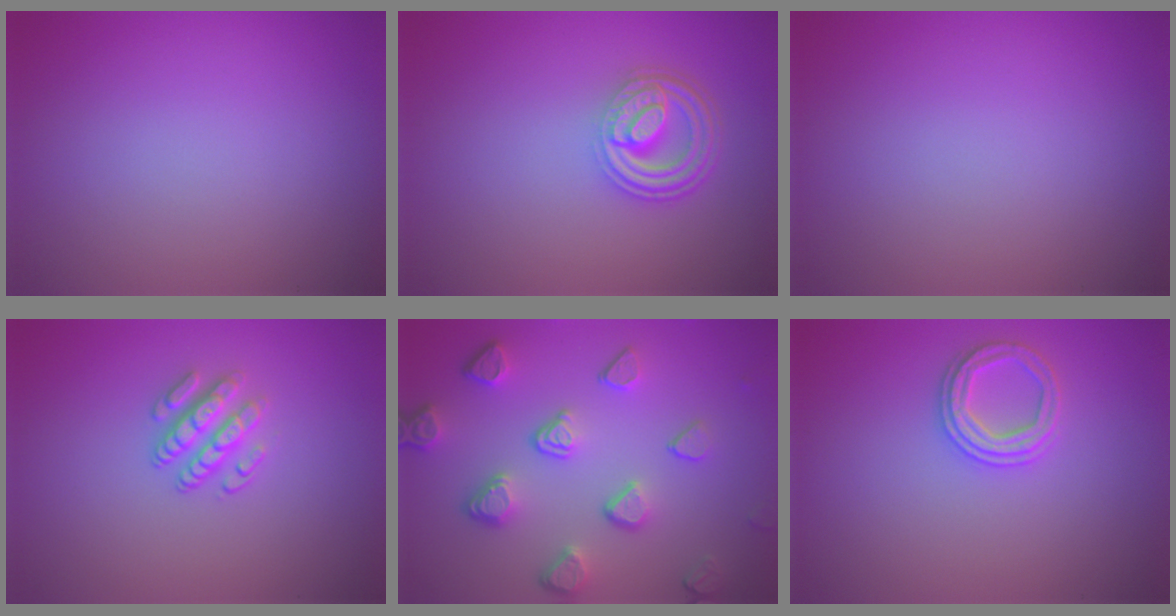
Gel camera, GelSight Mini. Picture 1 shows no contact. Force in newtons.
{"total": 4.7, "press": 3.5, "slide": 3.1}
{"total": 0.0}
{"total": 2.9, "press": 2.5, "slide": 1.4}
{"total": 5.1, "press": 3.8, "slide": 3.3}
{"total": 2.4, "press": 2.4, "slide": 0.4}